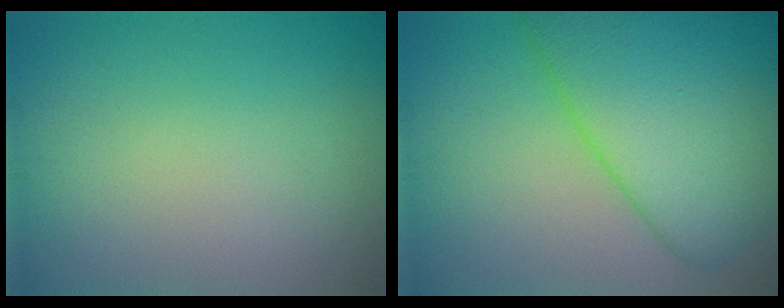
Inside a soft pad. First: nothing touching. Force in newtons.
{"total": 10.4, "press": 10.4, "slide": 0.2}